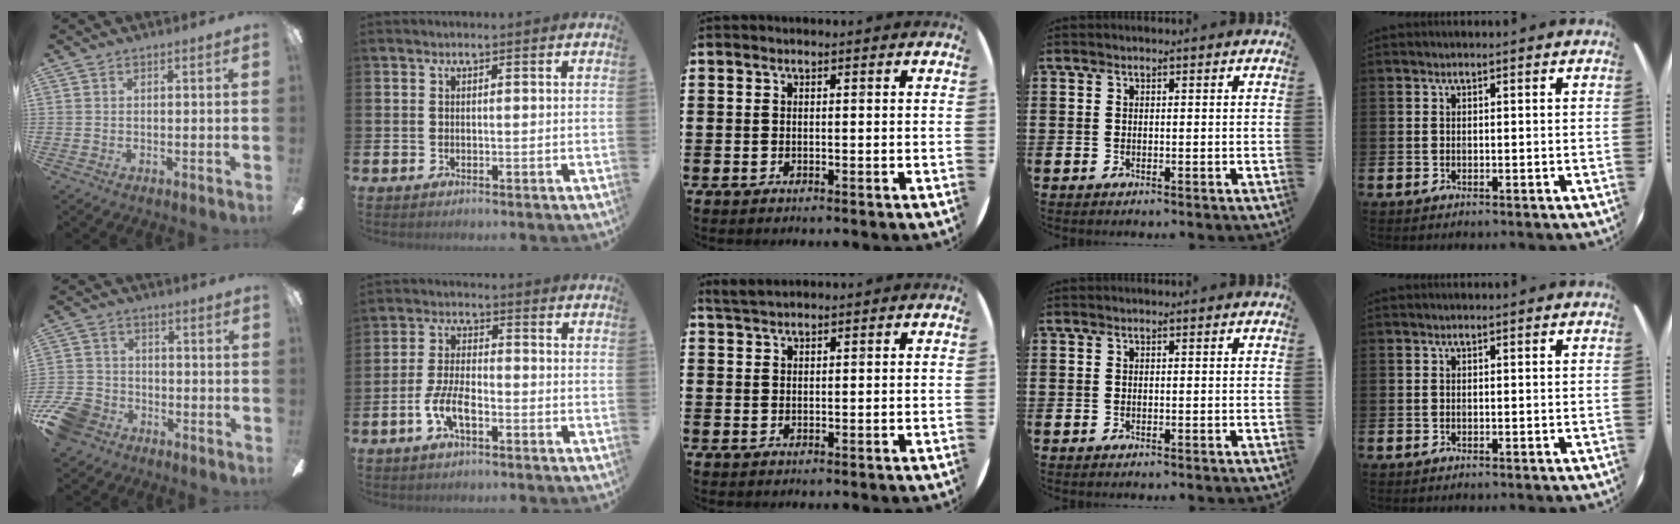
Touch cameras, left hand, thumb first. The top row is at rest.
{"thumb": {"total": 9.7, "force": [-6.2, 6.5, 3.8], "torque": [-0.091, 0.042, -0.115]}, "index": {"total": 5.5, "force": [-2.4, 2.1, 4.5], "torque": [-0.102, 0.006, -0.046]}, "middle": {"total": 2.0, "force": [1.9, 0.3, 0.6], "torque": [-0.015, 0.004, 0.036]}}